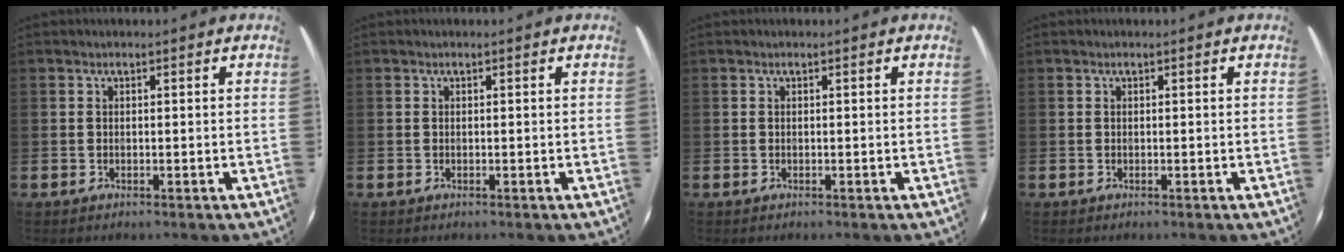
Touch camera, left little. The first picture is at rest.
{"total": 0.0}
{"total": 0.0}
{"total": 0.0}